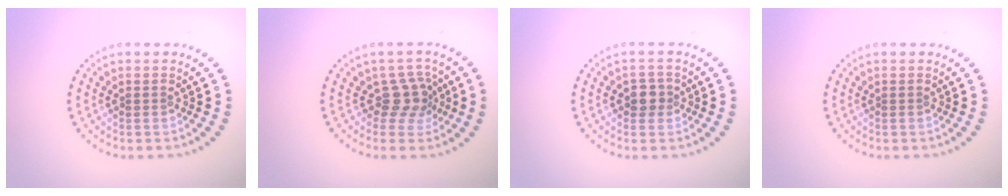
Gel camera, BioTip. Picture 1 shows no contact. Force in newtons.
{"total": 2.5, "press": 1.9, "slide": 1.6}
{"total": 1.8, "press": 1.6, "slide": 0.7}
{"total": 0.0}